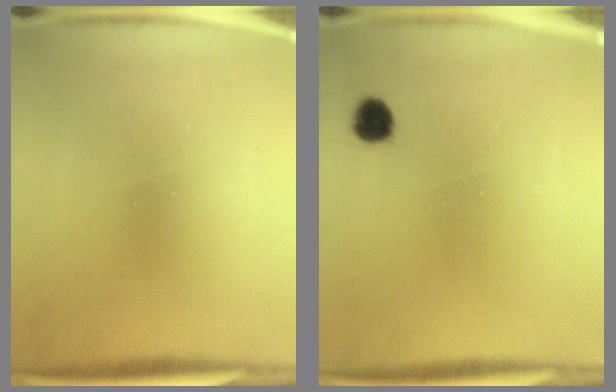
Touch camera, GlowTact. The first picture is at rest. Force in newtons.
{"total": 3.6}